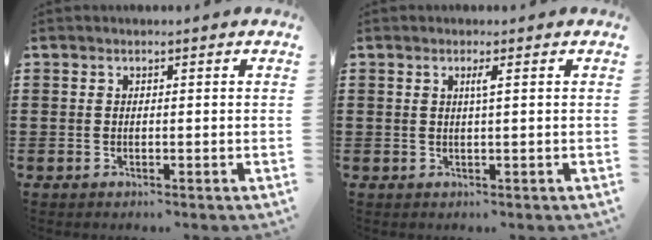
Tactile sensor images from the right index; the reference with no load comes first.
{"total": 1.3, "force": [0.4, -0.2, 1.3], "torque": [-0.024, -0.004, 0.005]}